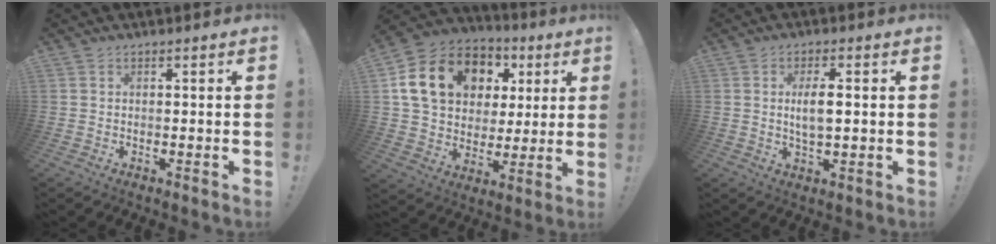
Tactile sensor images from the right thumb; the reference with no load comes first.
{"total": 19.3, "force": [7.1, 14.1, 11.2], "torque": [-0.183, -0.014, 0.147]}
{"total": 5.7, "force": [0.9, 2.0, 5.2], "torque": [-0.084, -0.008, 0.009]}